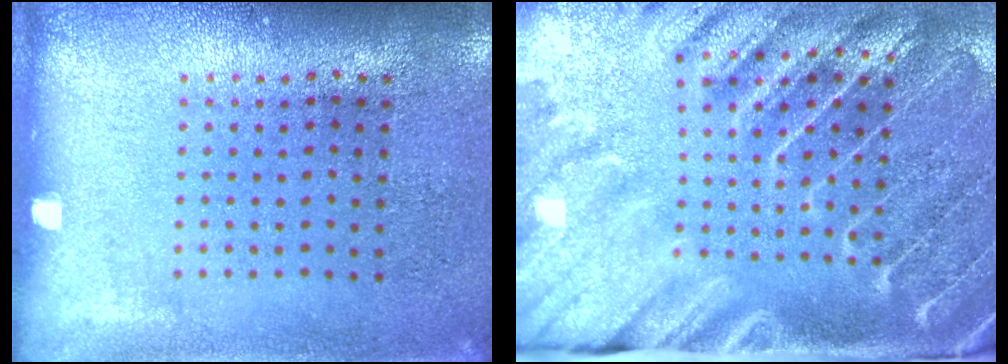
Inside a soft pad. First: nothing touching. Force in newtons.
{"total": 4.1, "press": 3.3, "slide": 2.4}